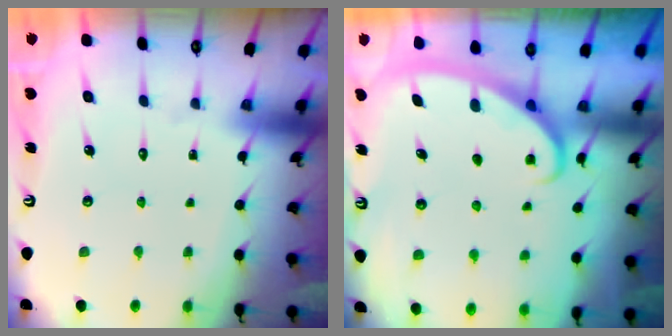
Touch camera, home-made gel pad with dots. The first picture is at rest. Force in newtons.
{"total": 3.0, "press": 3.0, "slide": 0.4}